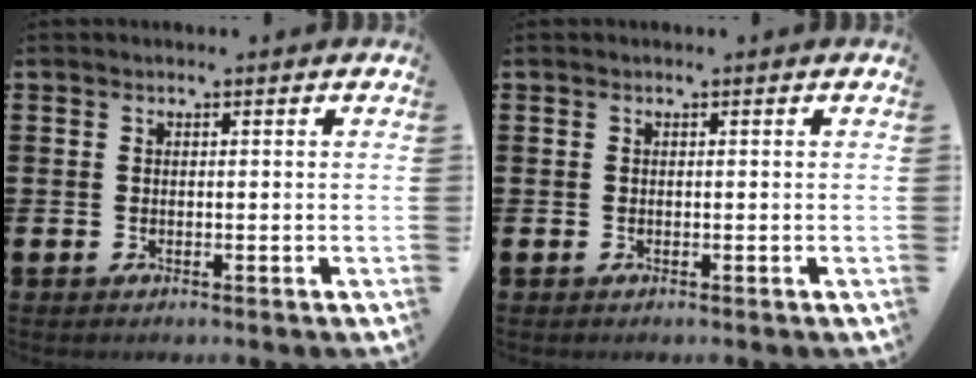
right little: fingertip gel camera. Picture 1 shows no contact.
{"total": 0.0}